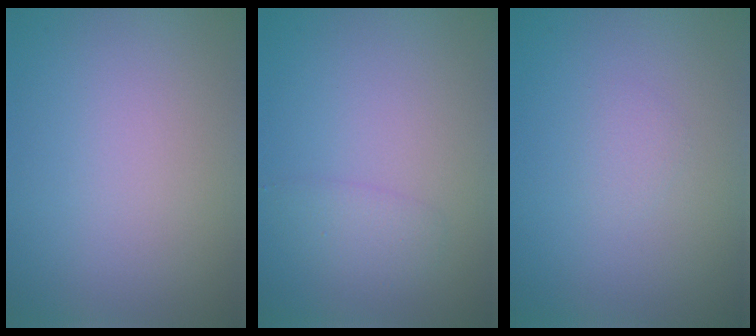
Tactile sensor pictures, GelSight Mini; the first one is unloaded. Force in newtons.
{"total": 1.4, "press": 1.4, "slide": 0.1}
{"total": 0.7, "press": 0.7, "slide": 0.1}